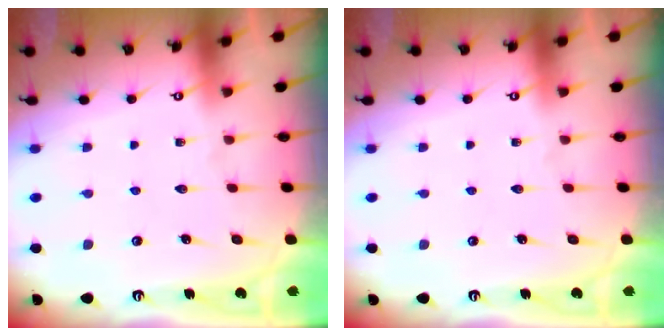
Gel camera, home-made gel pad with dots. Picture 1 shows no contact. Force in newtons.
{"total": 0.0}